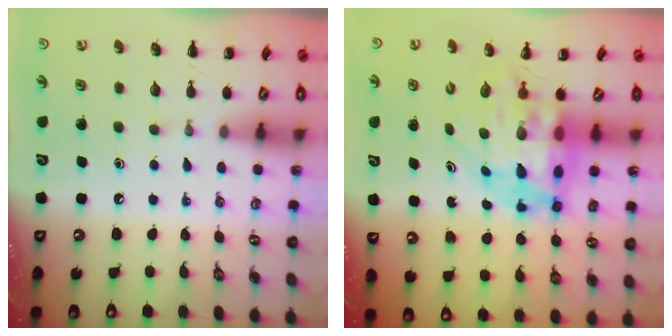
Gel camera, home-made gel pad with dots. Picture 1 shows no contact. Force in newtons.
{"total": 10.0, "press": 9.6, "slide": 2.7}